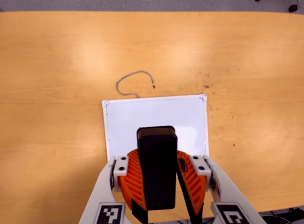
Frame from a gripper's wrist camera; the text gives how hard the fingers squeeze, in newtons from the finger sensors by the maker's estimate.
{"total": 9.9, "left": 10.1, "right": 9.7}